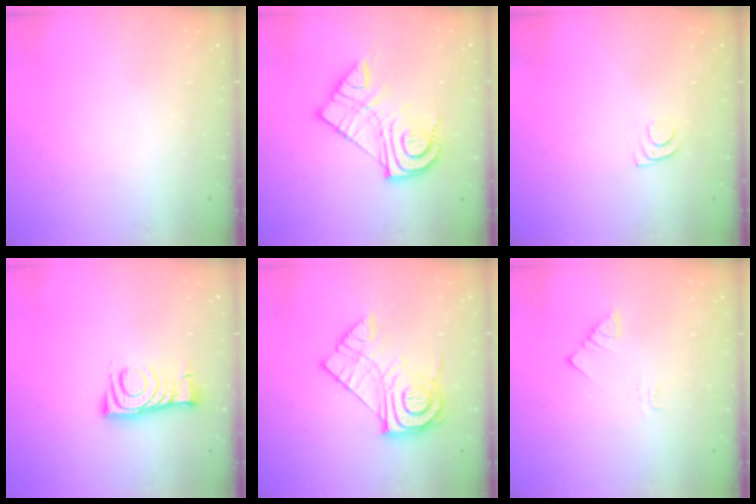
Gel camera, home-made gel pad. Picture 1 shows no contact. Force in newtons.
{"total": 17.1, "press": 17.0, "slide": 1.8}
{"total": 5.5, "press": 5.4, "slide": 0.6}
{"total": 8.7, "press": 8.7, "slide": 0.3}
{"total": 14.1, "press": 14.1, "slide": 0.3}
{"total": 2.1, "press": 2.1, "slide": 0.4}